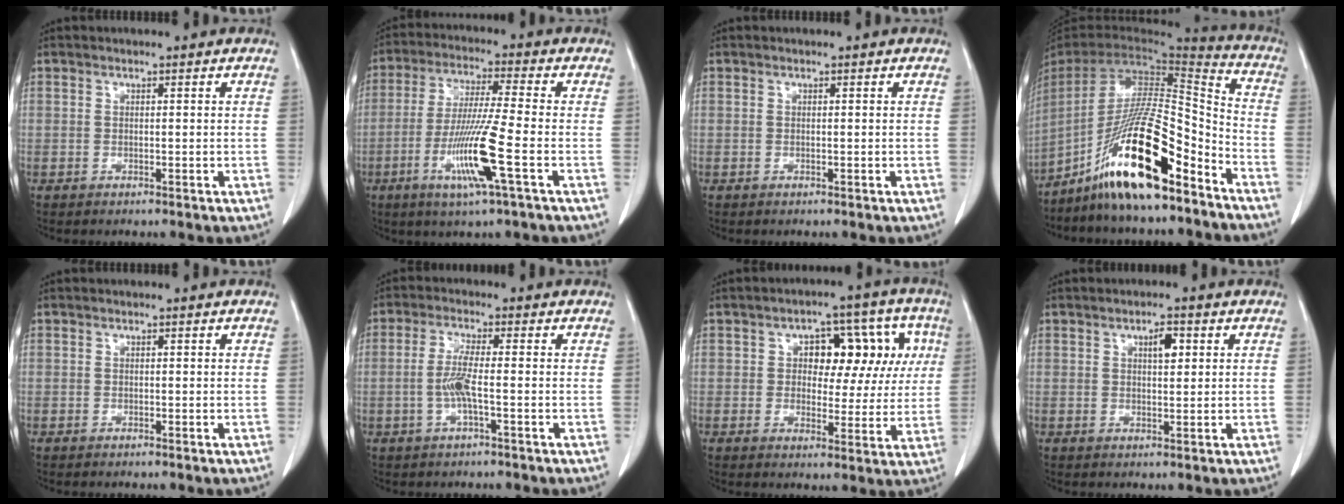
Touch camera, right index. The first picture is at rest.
{"total": 11.5, "force": [-4.0, -0.8, 10.7], "torque": [-0.213, -0.022, -0.080]}
{"total": 0.0}
{"total": 20.0, "force": [-13.3, 2.6, 14.8], "torque": [-0.291, -0.009, -0.240]}
{"total": 0.0}
{"total": 4.3, "force": [-1.0, 0.0, 4.2], "torque": [-0.094, -0.001, -0.022]}
{"total": 11.3, "force": [2.7, 6.3, 8.9], "torque": [-0.095, 0.041, 0.035]}
{"total": 2.7, "force": [1.0, 0.9, 2.3], "torque": [-0.037, 0.001, 0.017]}